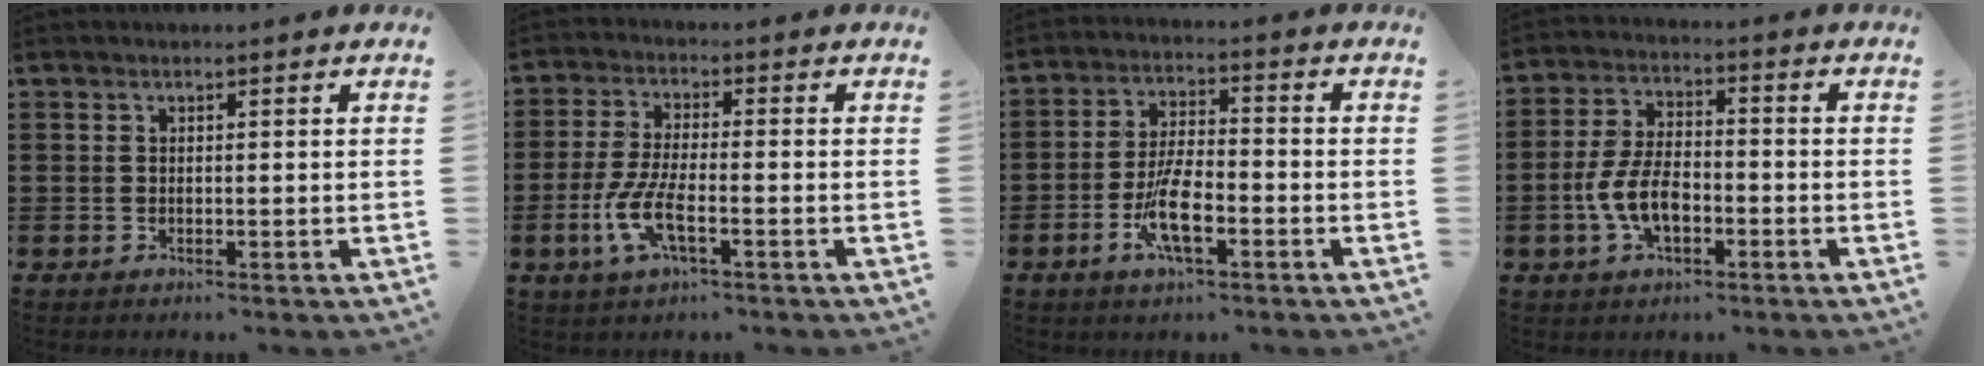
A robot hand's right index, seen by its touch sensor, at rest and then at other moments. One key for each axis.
{"total": 6.6, "fx": -2.8, "fy": 1.8, "fz": 5.8, "tx": -0.145, "ty": -0.017, "tz": -0.060}
{"total": 7.9, "fx": -3.2, "fy": 2.7, "fz": 6.8, "tx": -0.149, "ty": -0.009, "tz": -0.063}
{"total": 7.5, "fx": -2.5, "fy": 3.7, "fz": 6.1, "tx": -0.143, "ty": -0.001, "tz": -0.053}